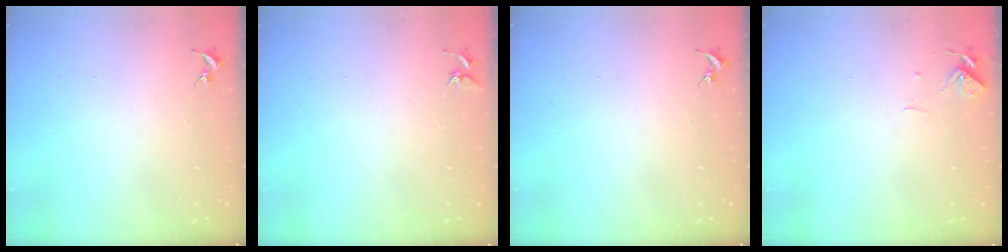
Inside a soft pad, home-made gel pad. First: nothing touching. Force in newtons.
{"total": 3.7, "press": 3.7, "slide": 0.4}
{"total": 0.0}
{"total": 6.2, "press": 6.2, "slide": 0.5}